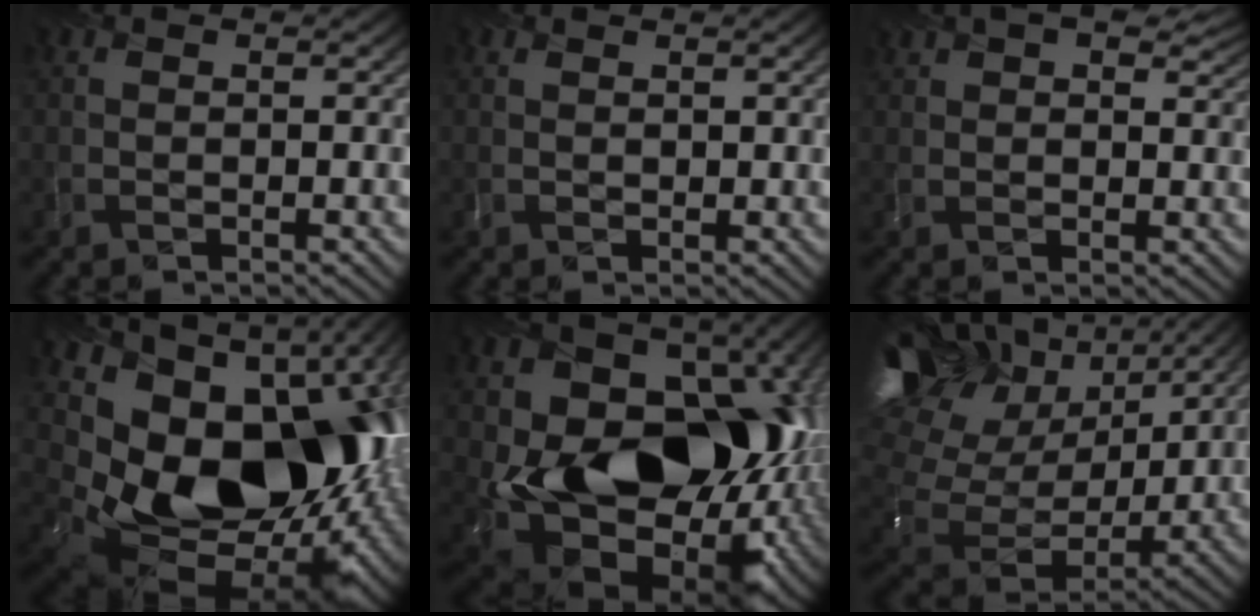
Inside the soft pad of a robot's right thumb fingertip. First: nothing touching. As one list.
[{"total": 0.7, "force": [0.5, 0.3, 0.4], "torque": [-0.003, -0.006, 0.016]}, {"total": 5.8, "force": [3.7, 2.8, 3.6], "torque": [-0.050, -0.001, 0.052]}, {"total": 19.6, "force": [0.9, 14.3, 13.3], "torque": [-0.247, -0.057, 0.073]}, {"total": 16.8, "force": [0.9, 12.5, 11.3], "torque": [-0.156, -0.042, 0.030]}, {"total": 16.4, "force": [7.8, 11.1, 9.1], "torque": [-0.227, 0.020, 0.150]}]